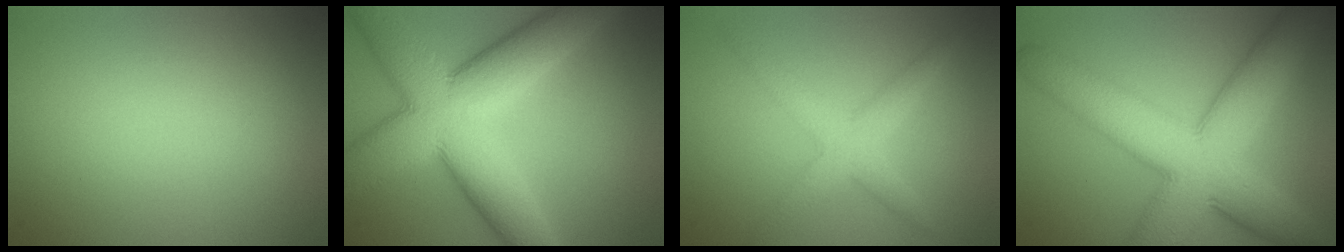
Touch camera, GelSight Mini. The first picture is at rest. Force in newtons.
{"total": 12.0, "press": 12.0, "slide": 0.7}
{"total": 2.3, "press": 2.3, "slide": 0.1}
{"total": 11.3, "press": 11.3, "slide": 0.3}